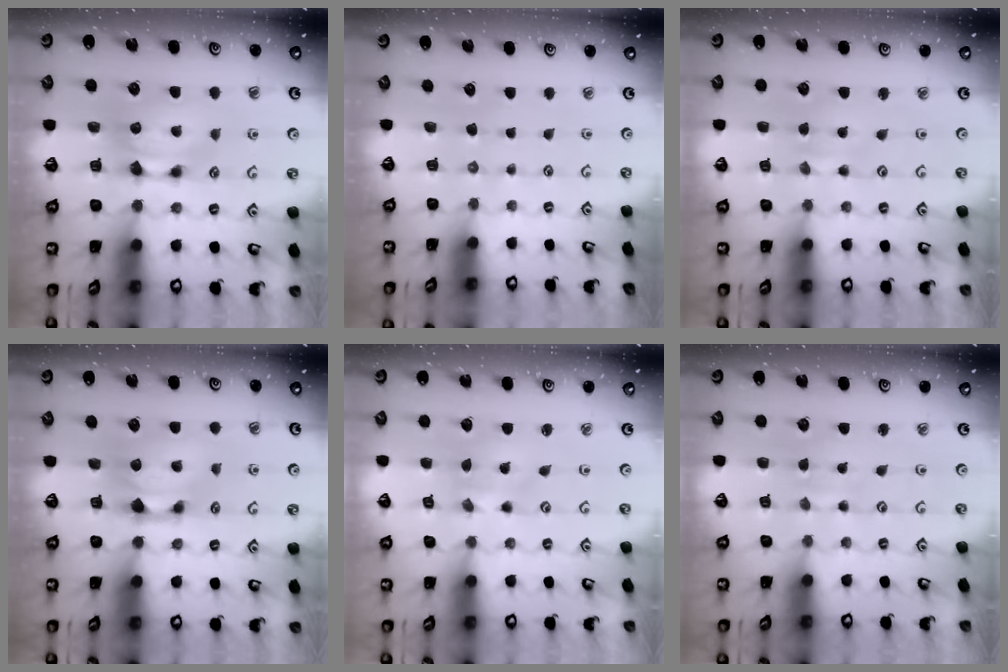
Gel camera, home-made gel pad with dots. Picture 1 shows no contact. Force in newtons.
{"total": 6.8, "press": 6.8, "slide": 0.3}
{"total": 3.0, "press": 3.0, "slide": 0.1}
{"total": 0.9, "press": 0.2, "slide": 0.9}
{"total": 3.6, "press": 3.6, "slide": 0.8}
{"total": 4.8, "press": 4.8, "slide": 0.1}